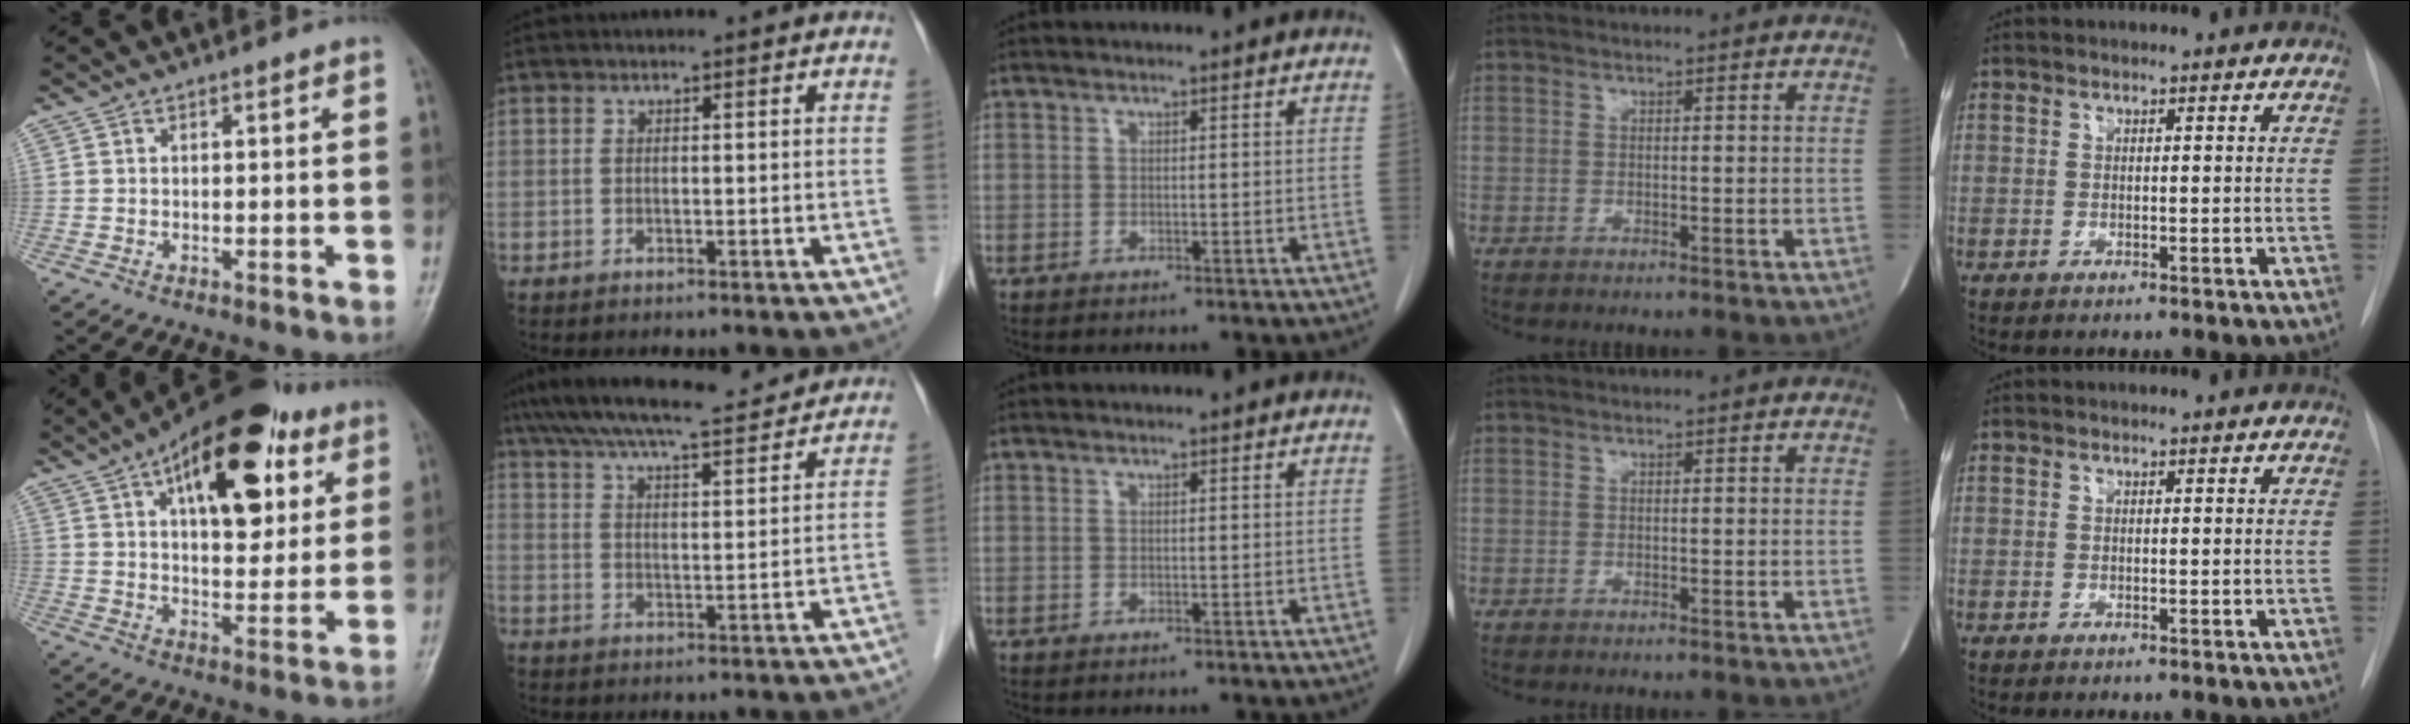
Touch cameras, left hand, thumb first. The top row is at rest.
{"thumb": {"total": 21.8, "force": [9.5, 10.8, 16.3], "torque": [-0.204, -0.015, 0.143]}, "index": {"total": 15.4, "force": [14.0, 1.8, 6.2], "torque": [-0.114, 0.030, 0.211]}}